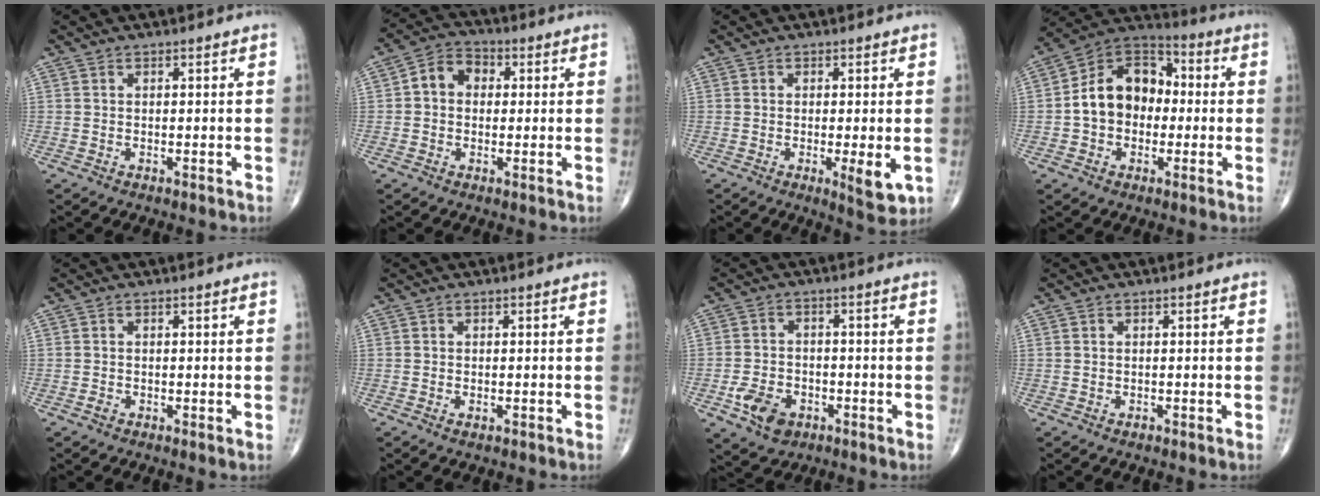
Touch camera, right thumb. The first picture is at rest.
{"total": 6.5, "force": [0.6, 5.2, 3.8], "torque": [-0.048, 0.021, -0.001]}
{"total": 5.1, "force": [-1.2, 1.4, 4.8], "torque": [-0.072, -0.014, -0.018]}
{"total": 13.8, "force": [-0.6, 10.5, 9.0], "torque": [-0.119, 0.041, -0.024]}
{"total": 0.9, "force": [-0.4, 0.4, 0.6], "torque": [-0.012, -0.002, -0.011]}
{"total": 1.0, "force": [-0.5, 0.5, 0.7], "torque": [-0.014, 0.001, -0.007]}
{"total": 2.9, "force": [-1.4, 1.9, 1.7], "torque": [-0.031, 0.003, -0.025]}
{"total": 0.5, "force": [-0.4, 0.3, 0.2], "torque": [-0.002, 0.000, -0.008]}